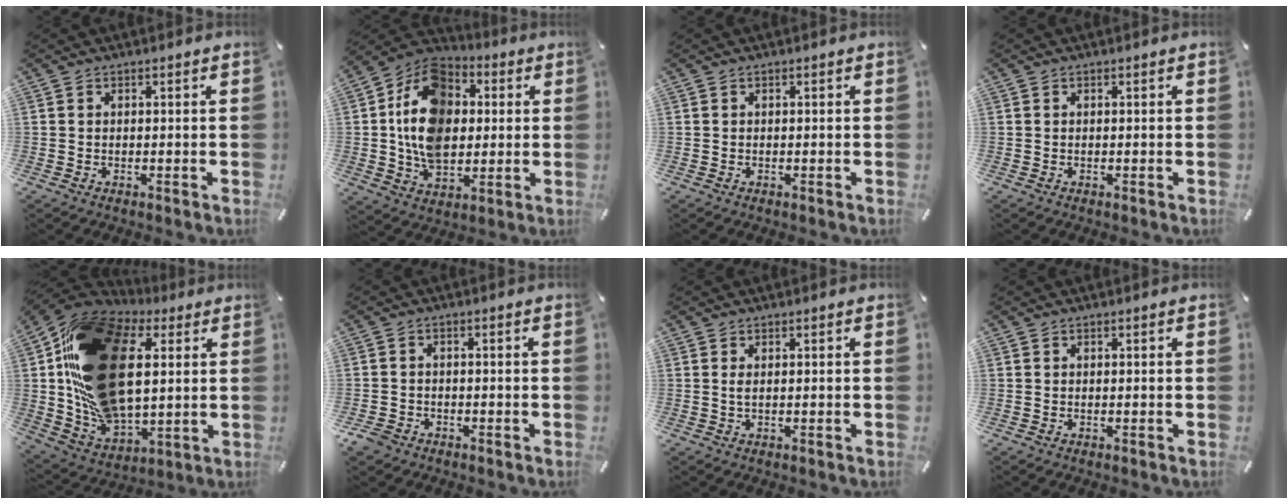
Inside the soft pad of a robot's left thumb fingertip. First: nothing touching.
{"total": 16.4, "force": [1.2, 12.6, 10.4], "torque": [-0.211, -0.001, 0.018]}
{"total": 0.0}
{"total": 0.0}
{"total": 26.7, "force": [6.3, 18.3, 18.4], "torque": [-0.378, -0.026, 0.116]}
{"total": 2.9, "force": [-2.0, 2.0, 0.8], "torque": [-0.027, 0.005, -0.043]}
{"total": 1.2, "force": [0.2, 0.2, 1.1], "torque": [-0.024, -0.002, 0.004]}
{"total": 0.0}